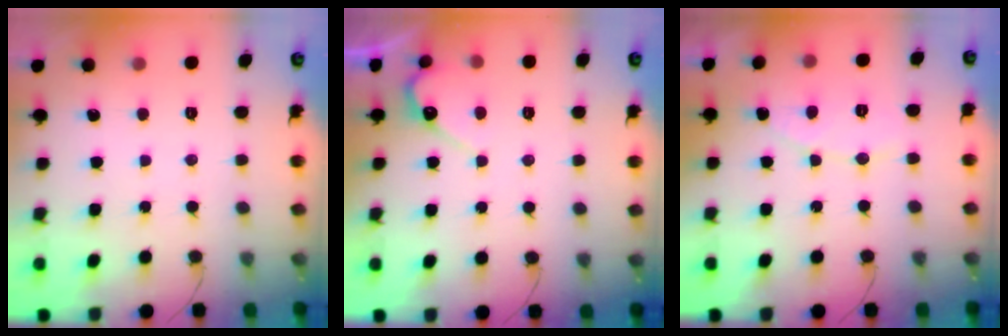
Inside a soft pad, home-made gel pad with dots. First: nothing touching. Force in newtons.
{"total": 6.7, "press": 6.7, "slide": 0.5}
{"total": 5.5, "press": 5.5, "slide": 0.4}